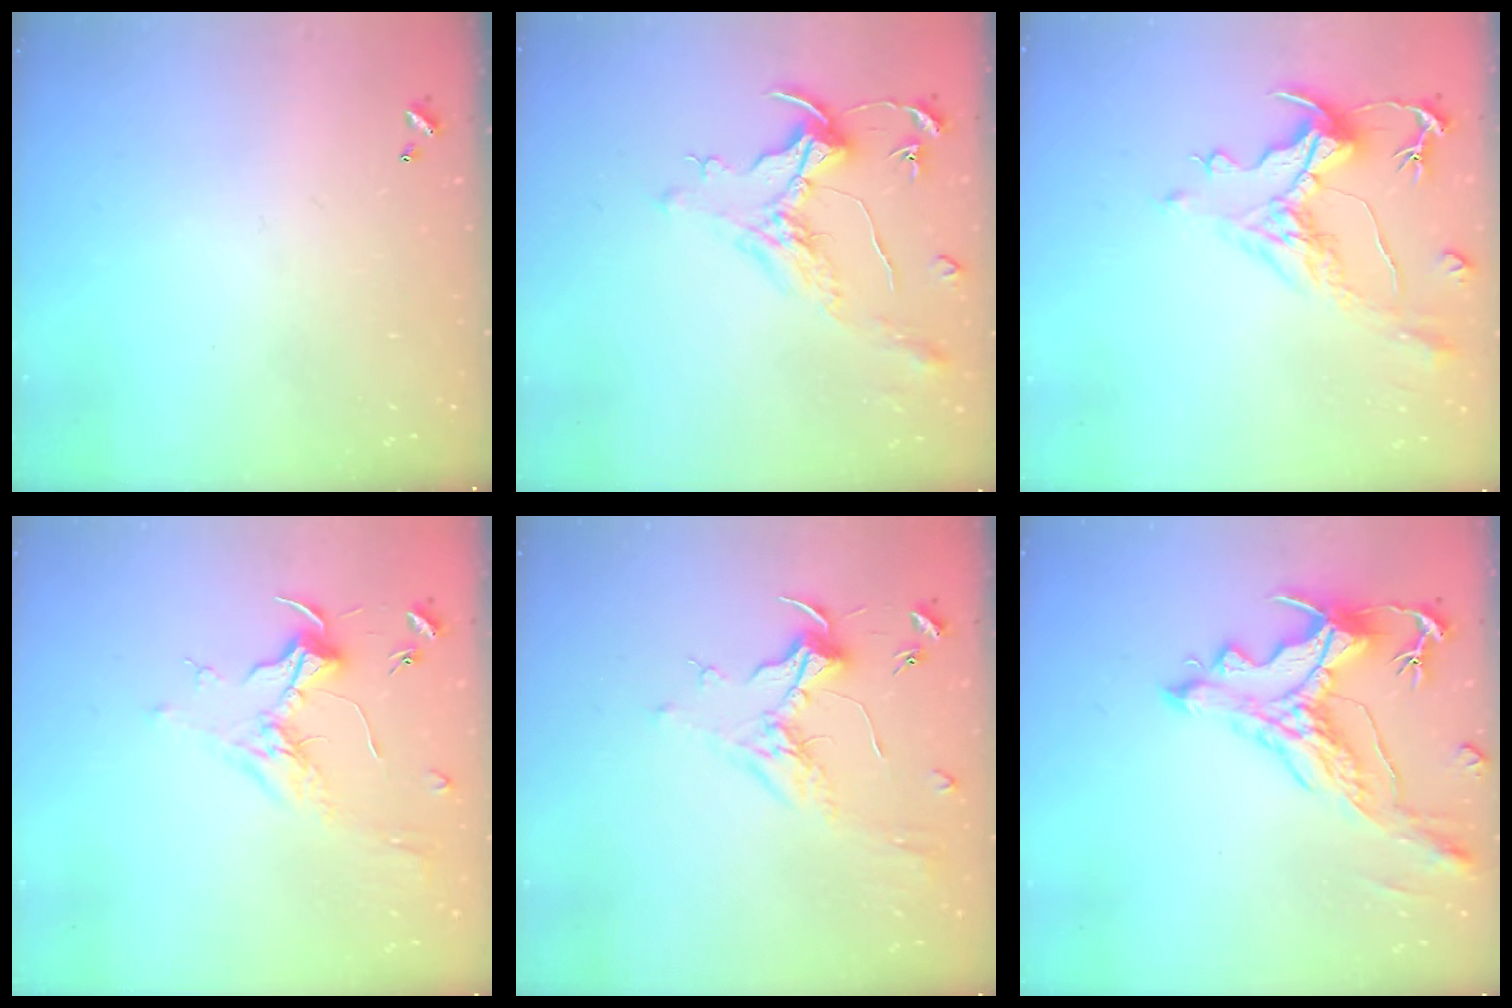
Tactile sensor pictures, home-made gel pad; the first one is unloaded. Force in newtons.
{"total": 1.6, "press": 1.4, "slide": 0.7}
{"total": 1.4, "press": 0.2, "slide": 1.4}
{"total": 1.7, "press": 1.5, "slide": 0.8}
{"total": 2.0, "press": 1.9, "slide": 0.7}
{"total": 2.9, "press": 2.6, "slide": 1.5}